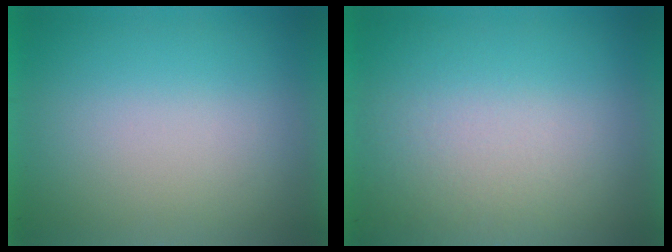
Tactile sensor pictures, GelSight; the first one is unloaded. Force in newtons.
{"total": 2.3}